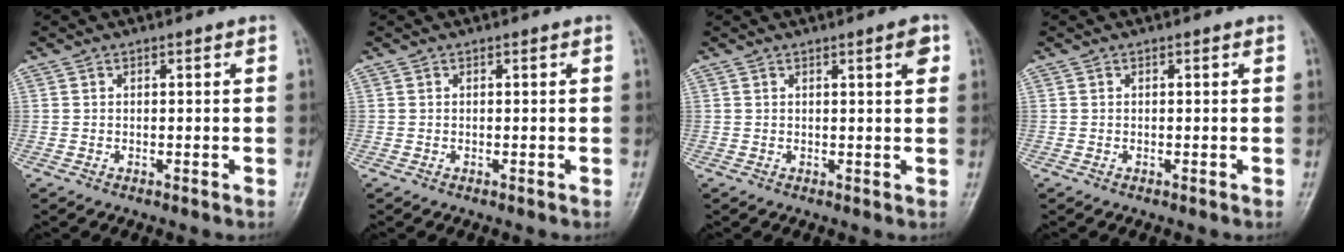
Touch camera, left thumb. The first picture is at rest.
{"total": 0.0}
{"total": 2.8, "force": [1.3, 0.5, 2.5], "torque": [-0.031, -0.003, 0.016]}
{"total": 0.0}